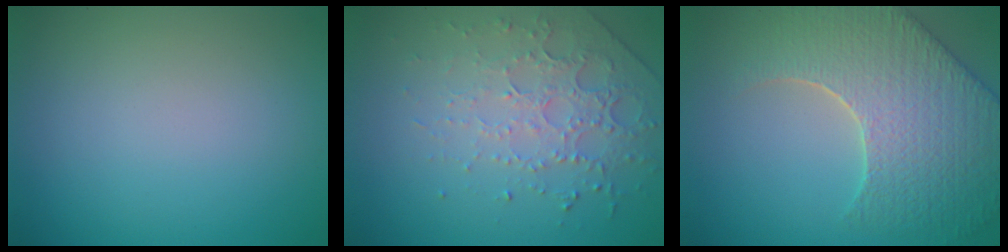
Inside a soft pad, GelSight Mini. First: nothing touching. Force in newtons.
{"total": 4.6, "press": 3.1, "slide": 3.4}
{"total": 8.0, "press": 6.4, "slide": 4.9}